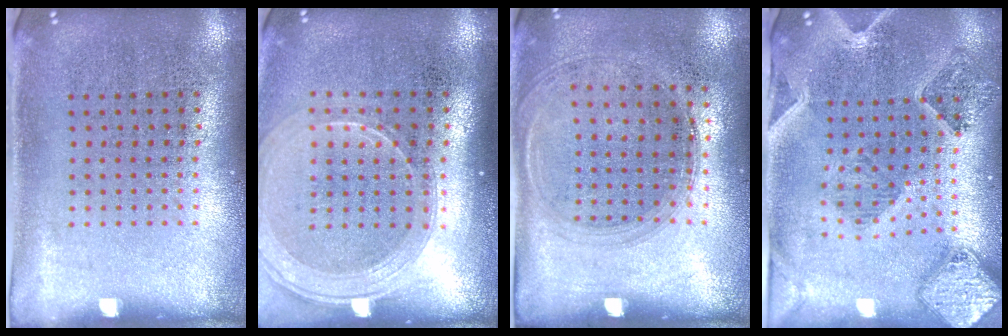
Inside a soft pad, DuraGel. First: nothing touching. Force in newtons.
{"total": 1.8, "press": 1.6, "slide": 0.8}
{"total": 1.3, "press": 1.2, "slide": 0.5}
{"total": 1.6, "press": 1.5, "slide": 0.3}